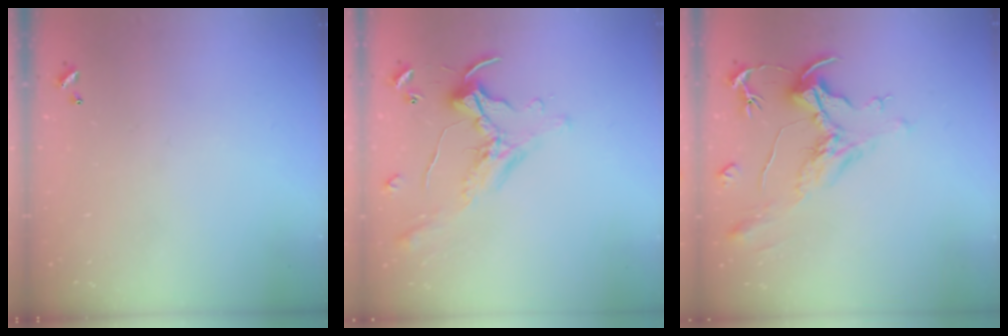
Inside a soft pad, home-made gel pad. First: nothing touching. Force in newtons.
{"total": 0.7, "press": 0.5, "slide": 0.4}
{"total": 2.1, "press": 1.6, "slide": 1.3}